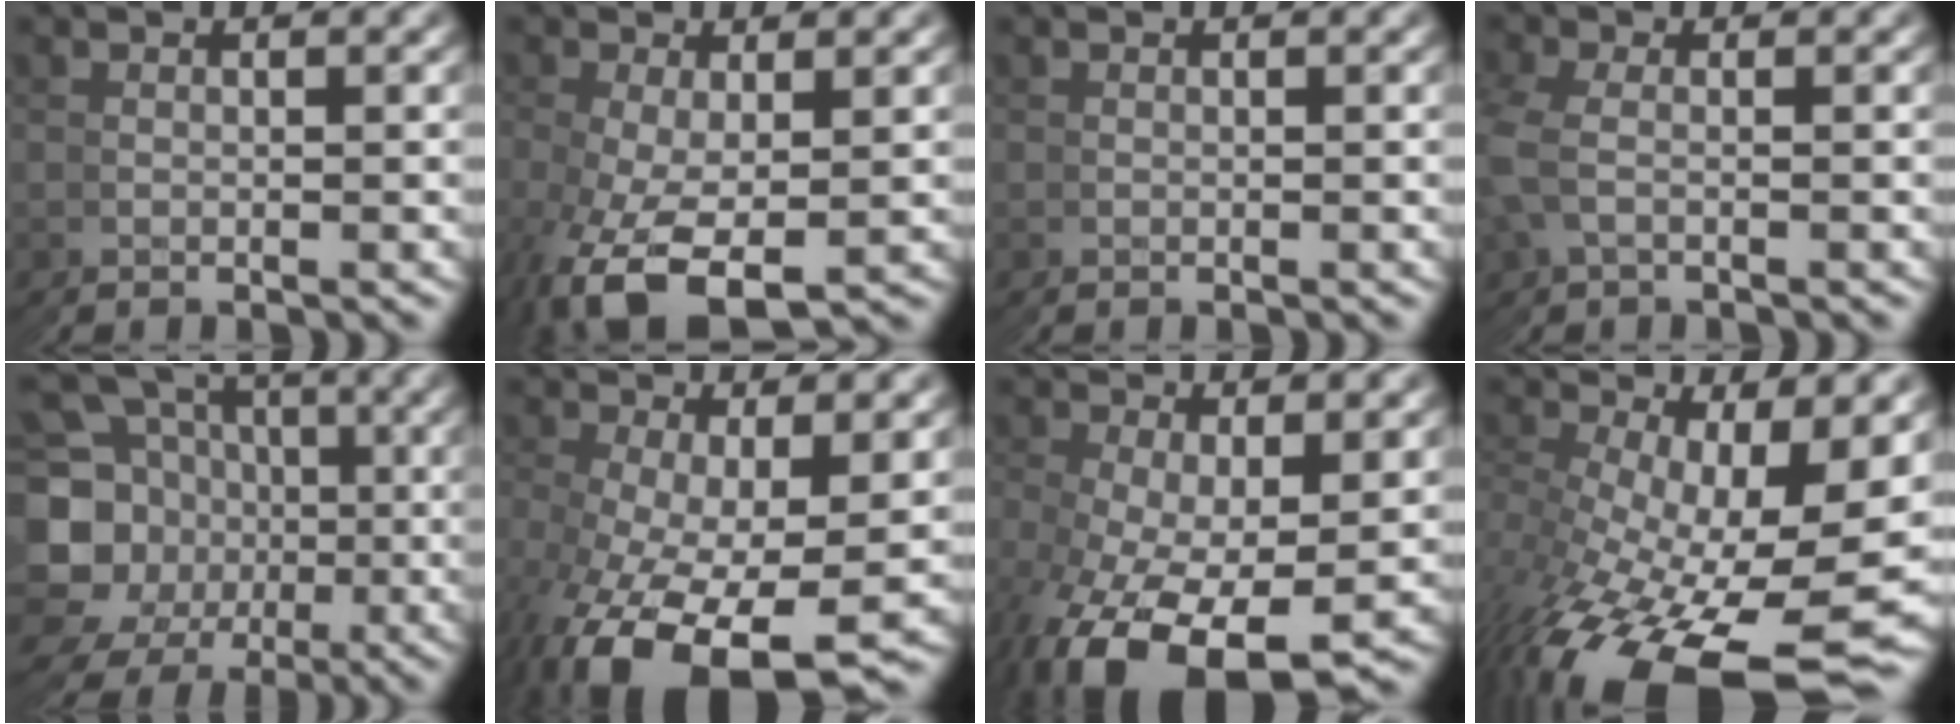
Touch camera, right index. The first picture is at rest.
{"total": 6.0, "force": [-1.9, 3.6, 4.4], "torque": [-0.101, -0.019, -0.022]}
{"total": 0.0}
{"total": 2.0, "force": [1.3, 0.7, -1.4], "torque": [-0.002, 0.010, 0.016]}
{"total": 18.4, "force": [0.1, 15.9, 9.3], "torque": [-0.174, -0.034, -0.005]}
{"total": 7.1, "force": [-2.1, 3.4, 5.8], "torque": [-0.125, -0.025, -0.013]}
{"total": 6.7, "force": [-2.5, 3.5, 5.2], "torque": [-0.113, -0.021, -0.024]}
{"total": 8.8, "force": [-2.8, 3.5, 7.6], "torque": [-0.144, -0.024, -0.022]}